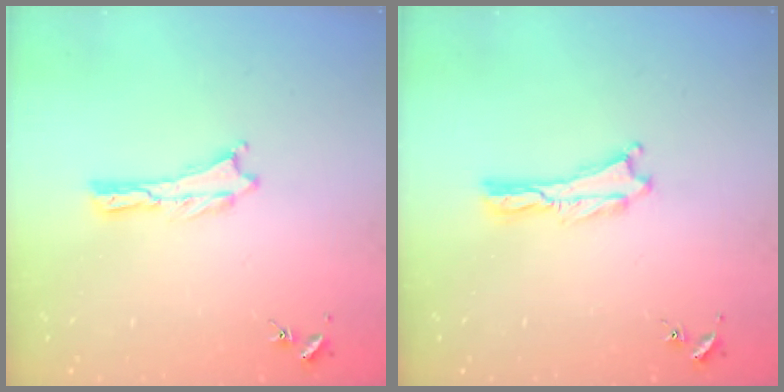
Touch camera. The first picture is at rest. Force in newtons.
{"total": 0.0}